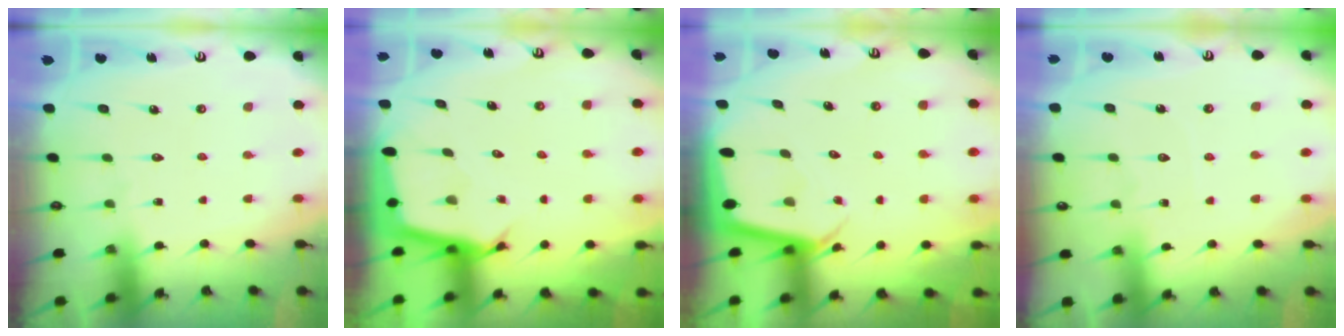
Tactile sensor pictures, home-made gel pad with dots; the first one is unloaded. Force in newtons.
{"total": 2.9, "press": 2.9, "slide": 0.1}
{"total": 2.8, "press": 2.8, "slide": 0.1}
{"total": 3.7, "press": 3.6, "slide": 0.6}